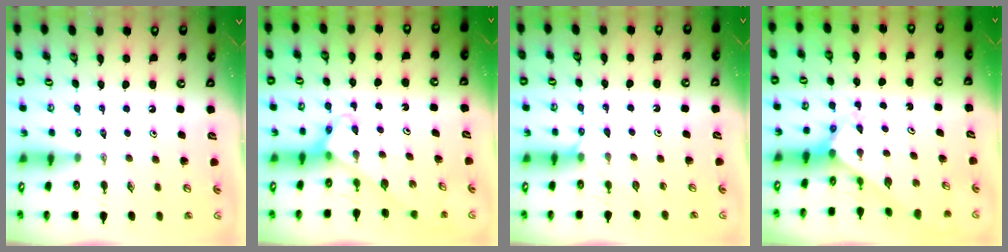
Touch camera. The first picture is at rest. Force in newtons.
{"total": 3.7, "press": 3.7, "slide": 0.1}
{"total": 4.1, "press": 4.0, "slide": 0.6}
{"total": 2.5, "press": 2.5, "slide": 0.2}